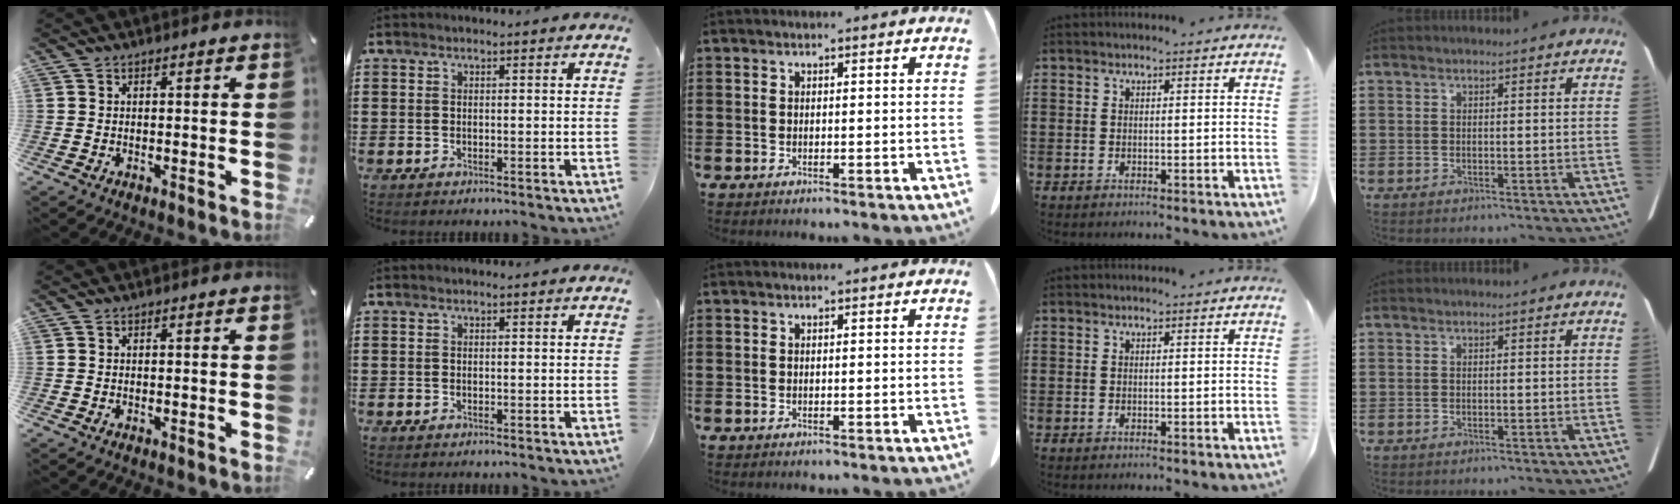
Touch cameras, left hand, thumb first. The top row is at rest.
{}